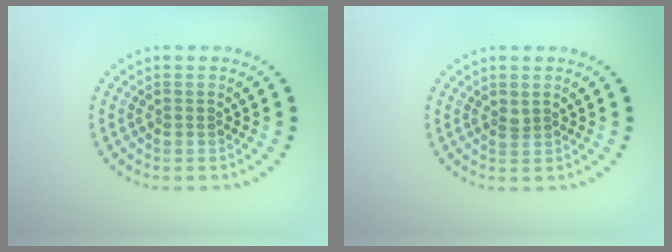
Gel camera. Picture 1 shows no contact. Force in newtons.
{"total": 0.8, "press": 0.6, "slide": 0.5}